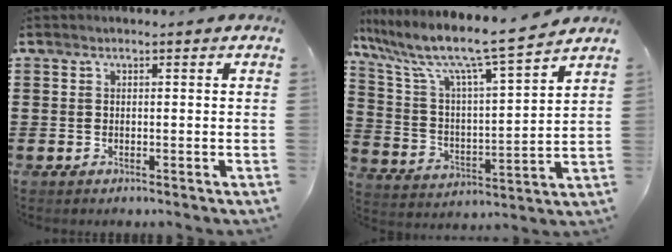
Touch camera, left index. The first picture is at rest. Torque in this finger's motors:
{"motor_torque": [1.37, -0.33, 1.05, 0.21]}